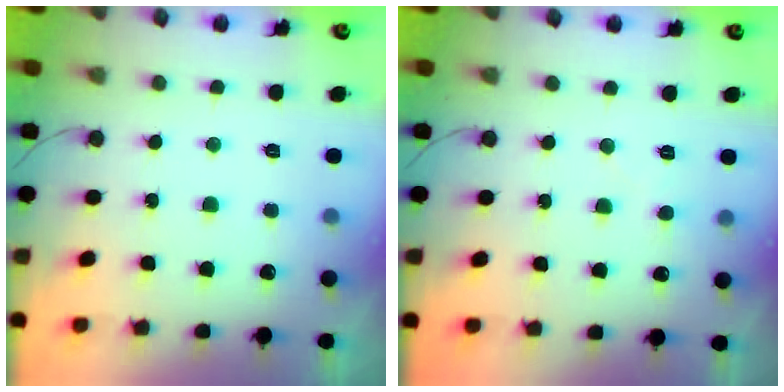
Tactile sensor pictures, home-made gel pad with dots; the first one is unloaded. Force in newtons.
{"total": 4.5, "press": 4.5, "slide": 0.4}